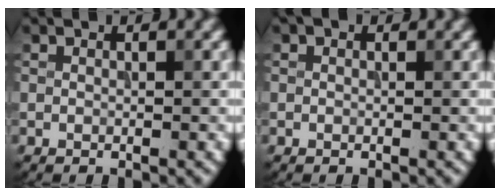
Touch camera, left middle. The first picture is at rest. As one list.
[{"total": 0.6, "force": [0.3, 0.4, 0.3], "torque": [-0.005, -0.005, -0.002]}]